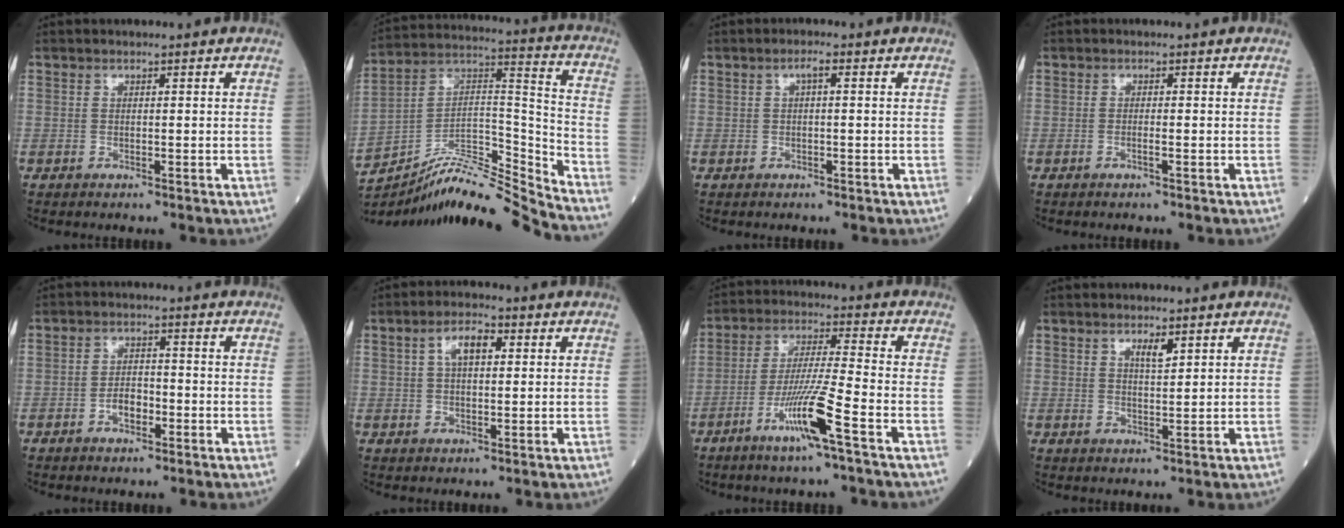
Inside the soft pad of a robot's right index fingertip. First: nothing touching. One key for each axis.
{"total": 17.0, "fx": -16.4, "fy": -1.0, "fz": 4.3, "tx": -0.070, "ty": 0.053, "tz": -0.284}
{"total": 1.4, "fx": 0.3, "fy": 0.2, "fz": 1.4, "tx": -0.022, "ty": 0.004, "tz": 0.004}
{"total": 0.7, "fx": -0.3, "fy": -0.1, "fz": 0.6, "tx": -0.015, "ty": 0.000, "tz": -0.004}
{"total": 3.3, "fx": -1.4, "fy": 1.8, "fz": 2.4, "tx": -0.044, "ty": 0.005, "tz": -0.023}
{"total": 5.0, "fx": 1.6, "fy": 2.0, "fz": 4.3, "tx": -0.079, "ty": 0.015, "tz": 0.028}
{"total": 10.0, "fx": -5.0, "fy": -0.8, "fz": 8.6, "tx": -0.169, "ty": -0.011, "tz": -0.095}
{"total": 2.4, "fx": 1.5, "fy": 0.4, "fz": 1.9, "tx": -0.035, "ty": -0.002, "tz": 0.026}